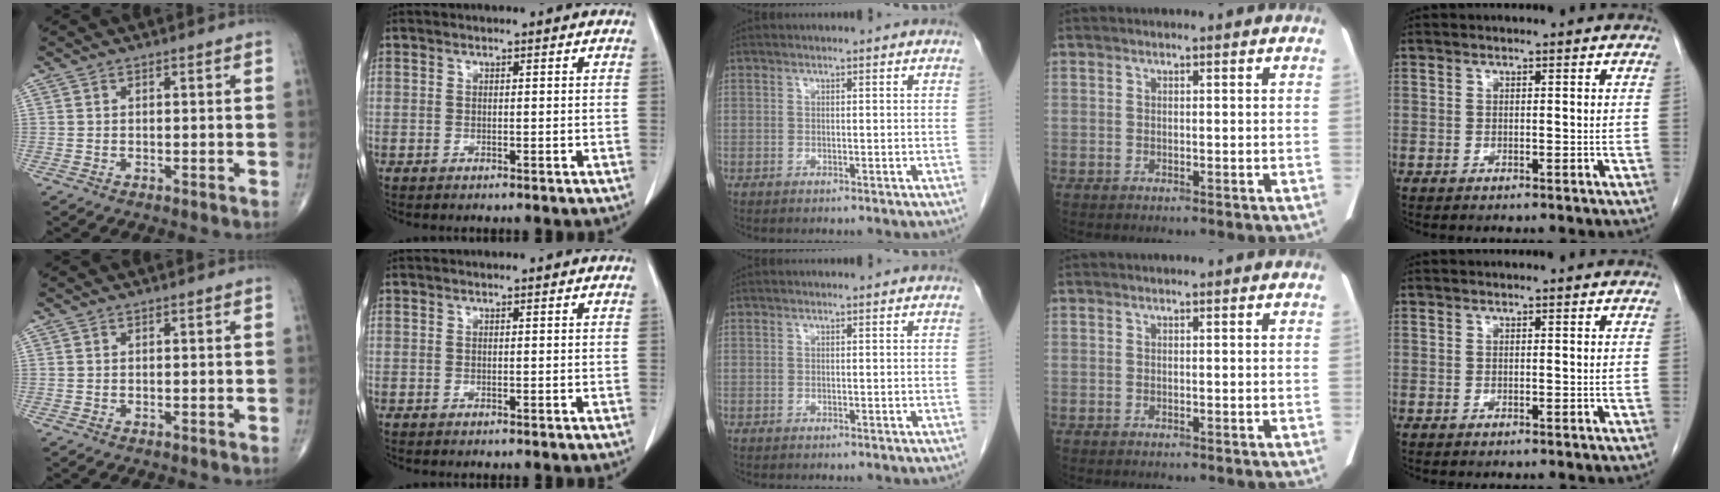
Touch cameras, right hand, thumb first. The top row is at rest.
{}